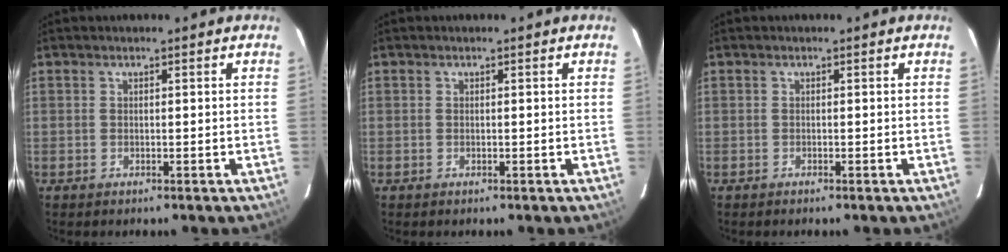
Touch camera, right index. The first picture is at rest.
{"total": 0.0}
{"total": 0.0}